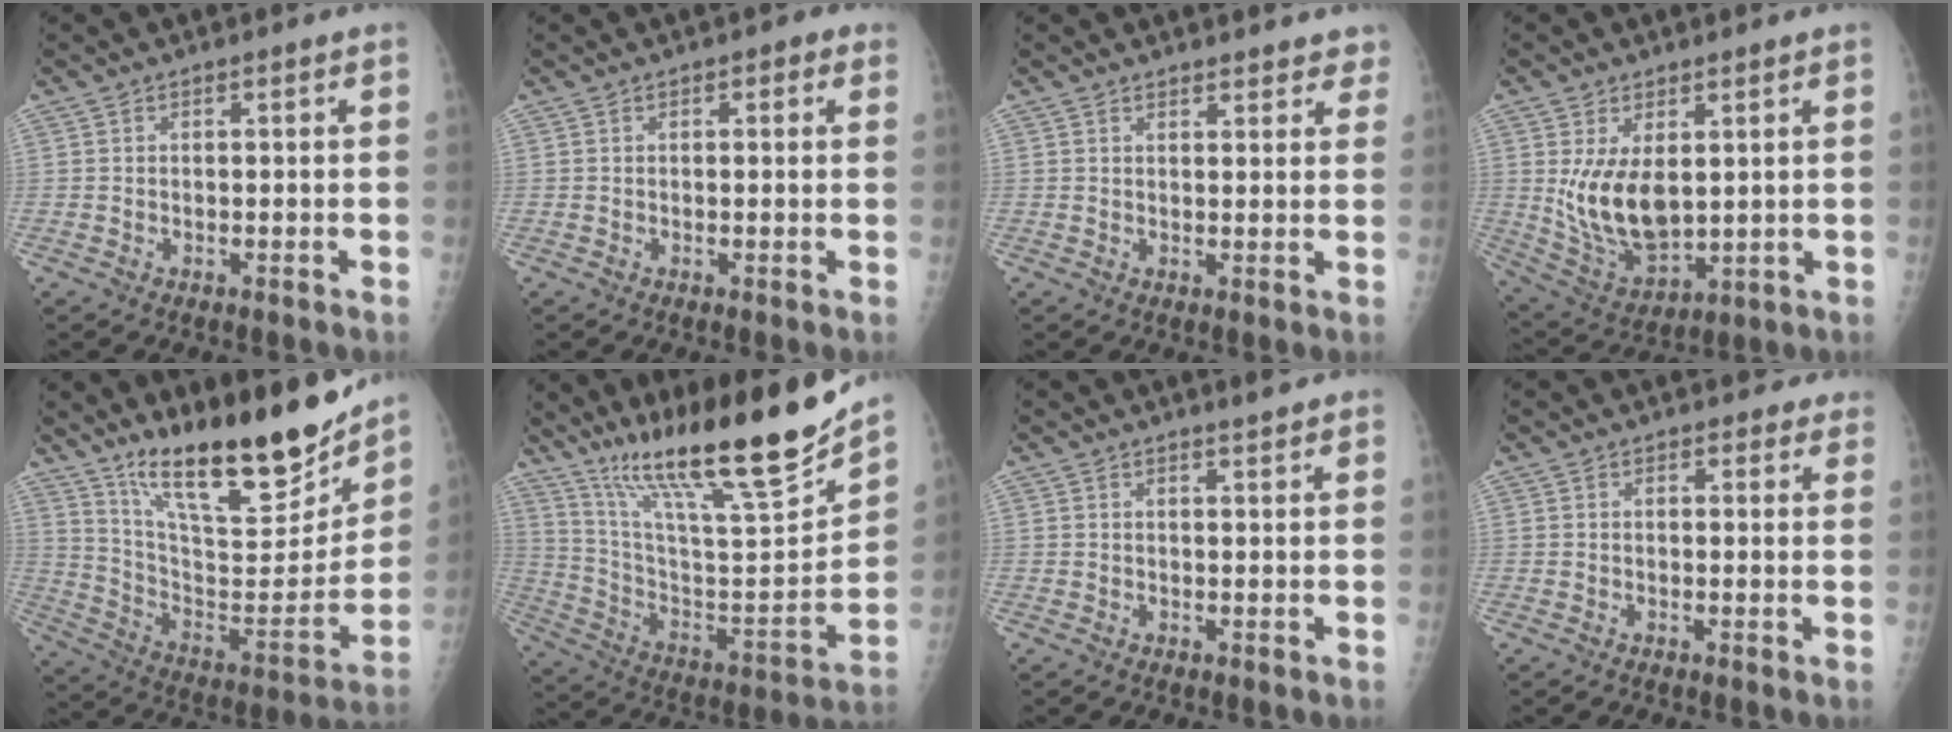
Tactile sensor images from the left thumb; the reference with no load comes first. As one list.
[{"total": 2.1, "force": [1.1, 1.0, 1.5], "torque": [-0.008, 0.000, 0.009]}, {"total": 5.7, "force": [5.1, 2.0, 1.5], "torque": [0.020, -0.020, 0.053]}, {"total": 11.7, "force": [2.3, 6.6, 9.4], "torque": [-0.155, -0.027, 0.066]}, {"total": 24.3, "force": [18.2, 6.2, 14.8], "torque": [-0.196, -0.099, 0.306]}, {"total": 26.7, "force": [20.1, 3.0, 17.2], "torque": [-0.262, -0.089, 0.345]}, {"total": 2.1, "force": [1.8, 0.2, 1.0], "torque": [-0.012, -0.012, 0.026]}, {"total": 3.6, "force": [3.2, 1.5, 0.6], "torque": [0.025, -0.014, 0.026]}]